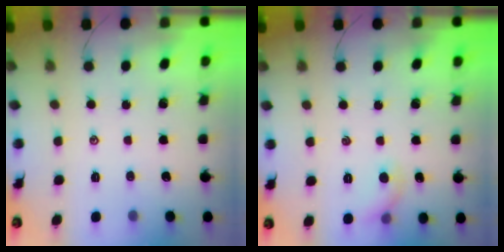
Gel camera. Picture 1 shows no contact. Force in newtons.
{"total": 5.2, "press": 5.1, "slide": 1.0}